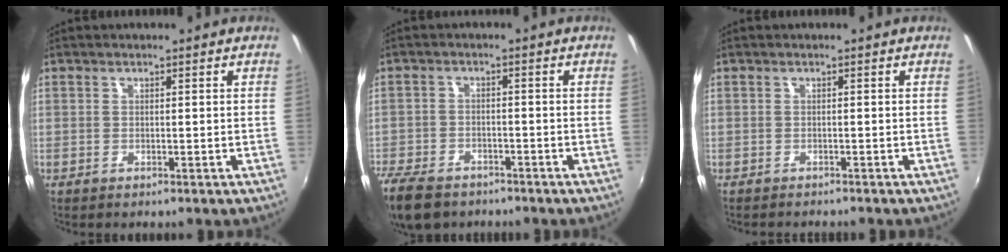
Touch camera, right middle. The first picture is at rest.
{"total": 11.8, "force": [-8.7, 6.3, 5.0], "torque": [-0.152, -0.023, -0.157]}
{"total": 2.3, "force": [-2.1, 0.4, 0.6], "torque": [-0.019, -0.016, -0.035]}